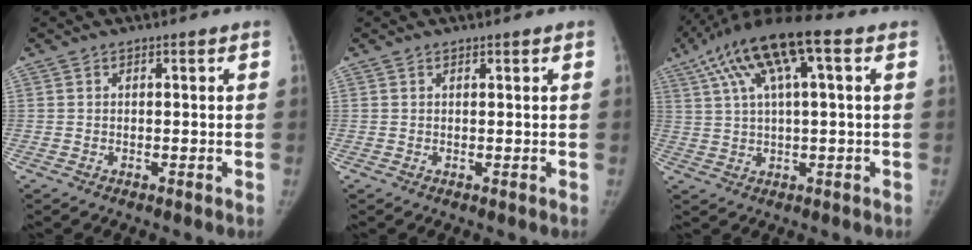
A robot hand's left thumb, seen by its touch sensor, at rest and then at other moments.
{"total": 0.5, "force": [0.4, 0.1, 0.3], "torque": [-0.002, -0.001, 0.008]}
{"total": 15.6, "force": [6.2, 4.3, 13.6], "torque": [-0.261, 0.025, 0.107]}